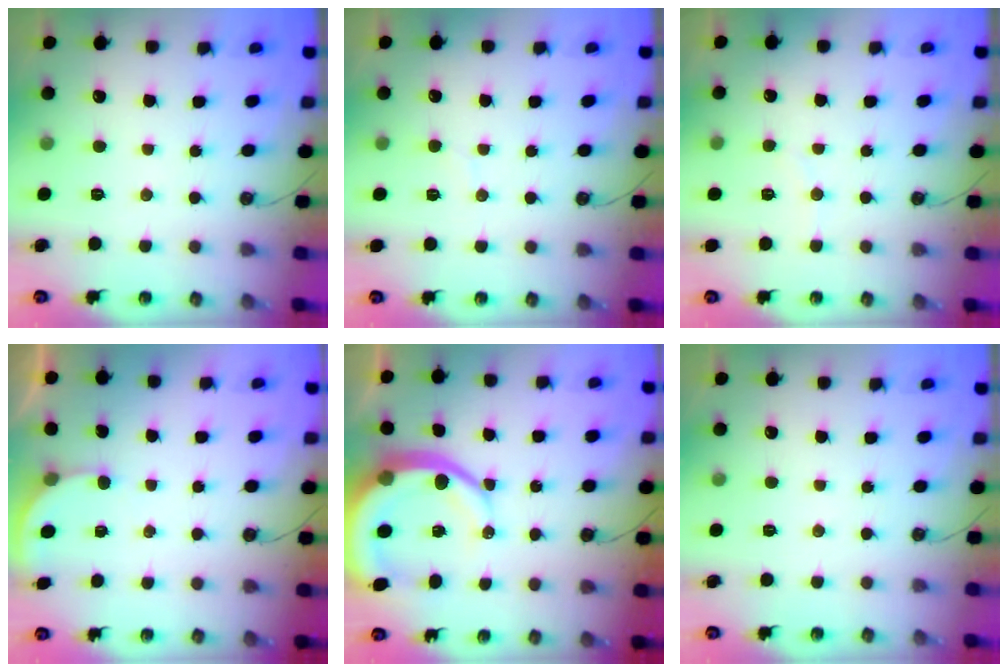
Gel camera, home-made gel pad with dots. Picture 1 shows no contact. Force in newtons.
{"total": 2.7, "press": 2.7, "slide": 0.2}
{"total": 2.7, "press": 2.6, "slide": 0.7}
{"total": 2.6, "press": 2.6, "slide": 0.0}
{"total": 12.9, "press": 12.8, "slide": 1.6}
{"total": 0.0}